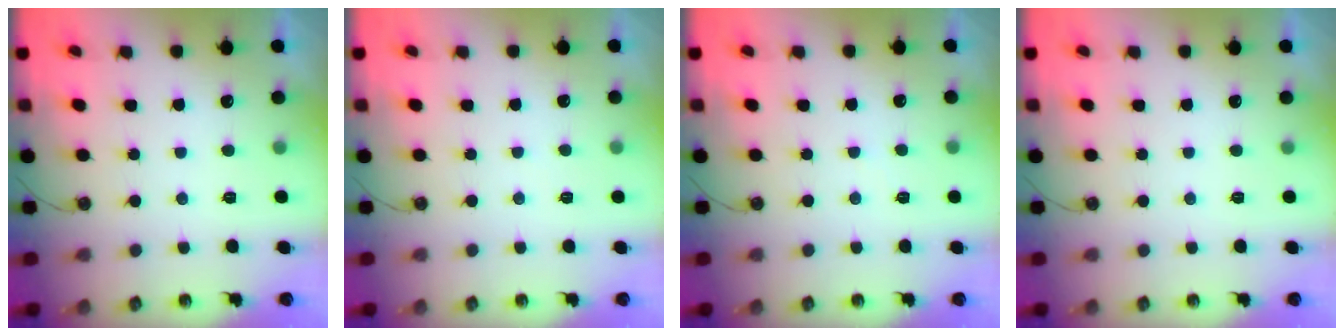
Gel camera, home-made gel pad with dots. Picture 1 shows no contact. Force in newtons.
{"total": 1.4, "press": 1.3, "slide": 0.3}
{"total": 3.3, "press": 3.3, "slide": 0.6}
{"total": 0.0}